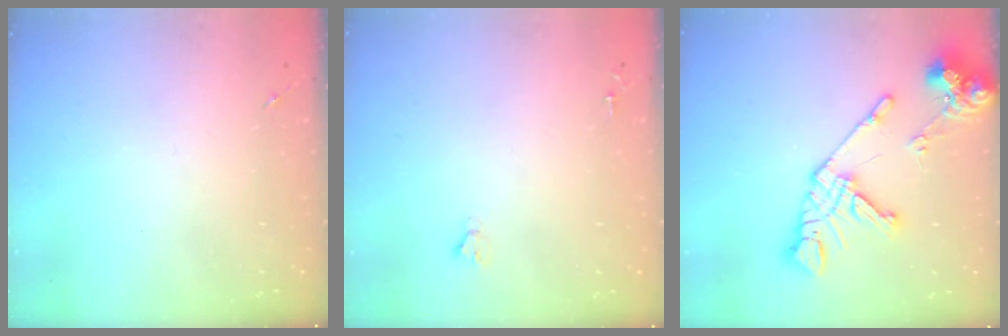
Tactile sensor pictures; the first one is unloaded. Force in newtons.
{"total": 1.8, "press": 1.8, "slide": 0.1}
{"total": 17.0, "press": 16.9, "slide": 2.2}